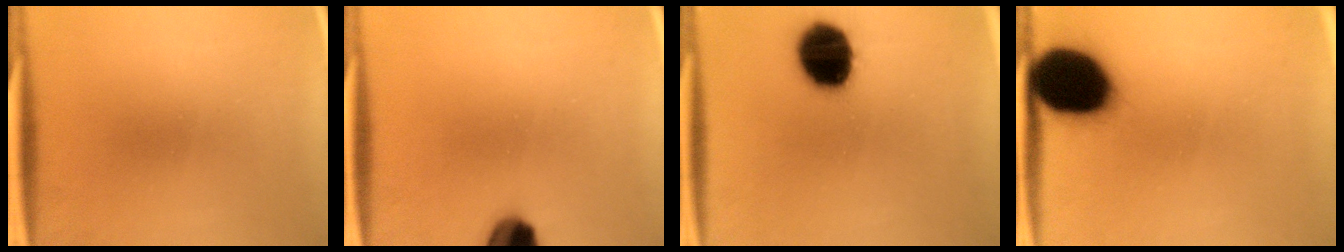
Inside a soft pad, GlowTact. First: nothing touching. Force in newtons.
{"total": 9.2}
{"total": 16.8}
{"total": 20.4}